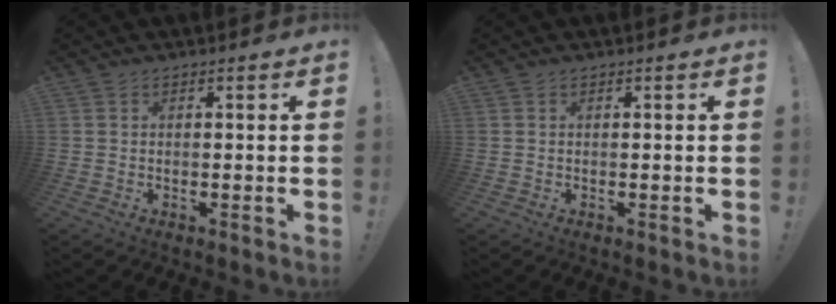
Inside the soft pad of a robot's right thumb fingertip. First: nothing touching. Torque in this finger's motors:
{"motor_torque": [0.00, 0.00, -0.28, 0.28, 0.03]}